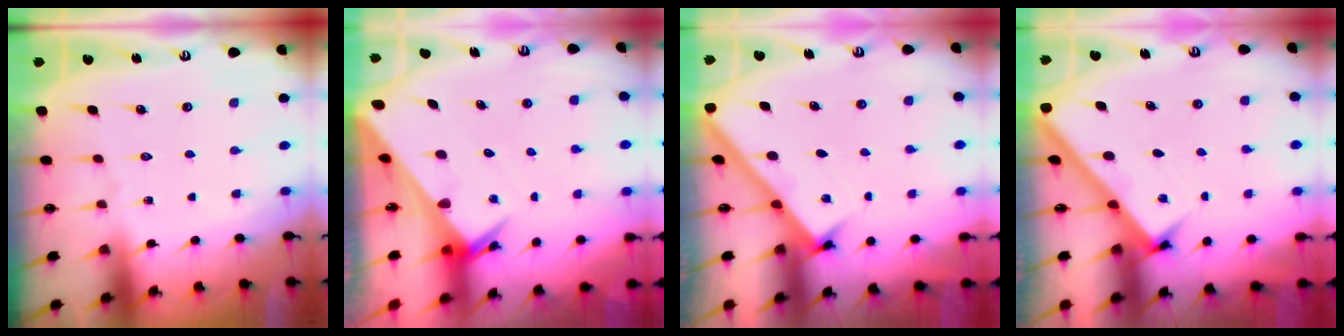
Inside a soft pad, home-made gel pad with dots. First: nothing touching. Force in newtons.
{"total": 4.2, "press": 4.1, "slide": 0.3}
{"total": 2.7, "press": 2.7, "slide": 0.4}
{"total": 2.4, "press": 2.4, "slide": 0.3}